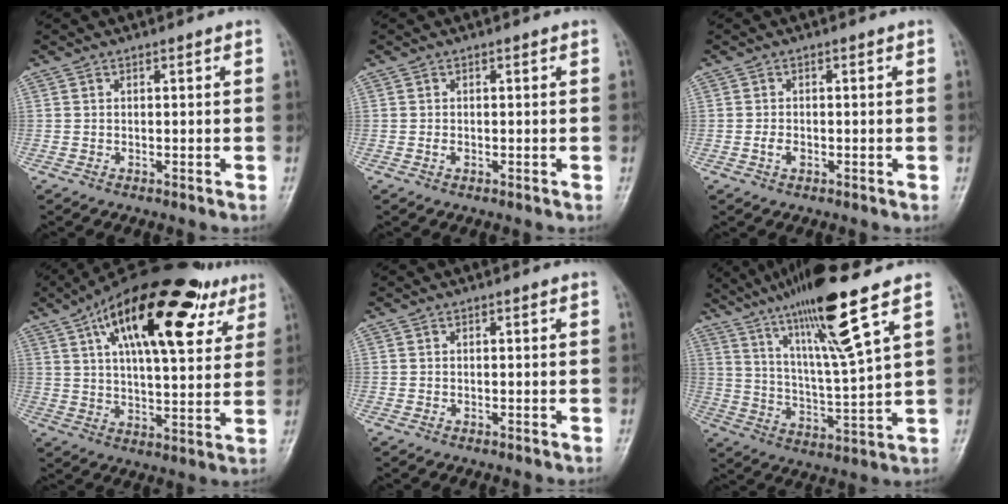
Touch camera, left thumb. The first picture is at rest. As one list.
[{"total": 1.0, "force": [-0.1, 0.6, 0.7], "torque": [-0.010, 0.000, -0.002]}, {"total": 1.8, "force": [-0.5, 1.2, 1.2], "torque": [-0.022, 0.002, -0.012]}, {"total": 26.2, "force": [12.7, 10.9, 20.1], "torque": [-0.288, -0.004, 0.195]}, {"total": 0.0}, {"total": 17.2, "force": [10.4, 0.8, 13.7], "torque": [-0.235, -0.047, 0.185]}]